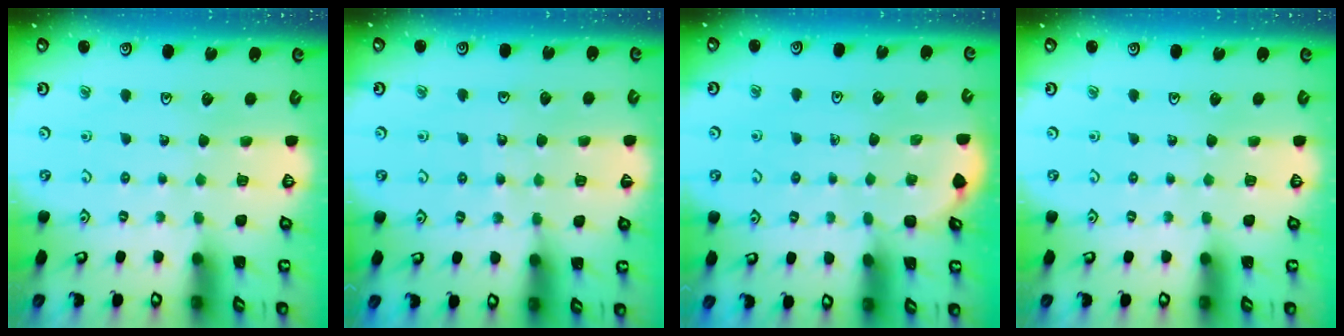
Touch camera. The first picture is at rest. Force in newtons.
{"total": 4.9, "press": 4.8, "slide": 1.0}
{"total": 2.4, "press": 2.4, "slide": 0.1}
{"total": 0.0}